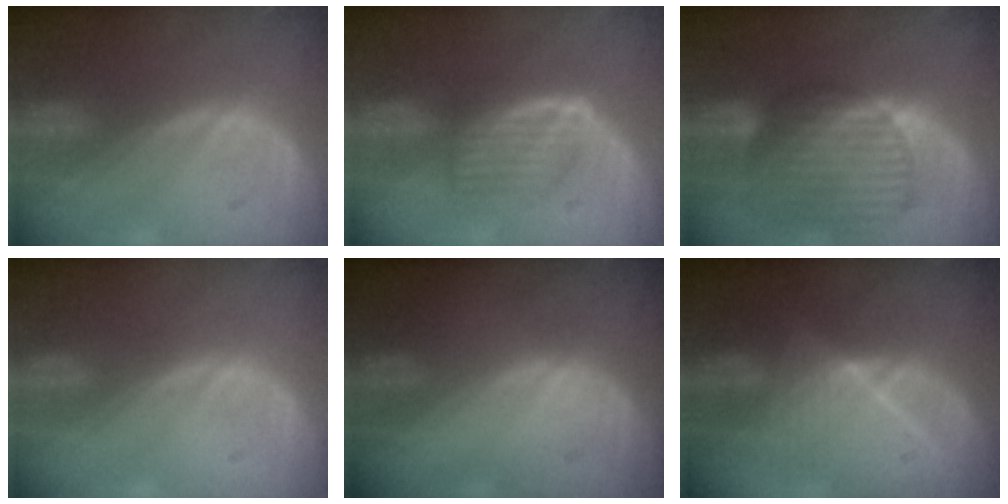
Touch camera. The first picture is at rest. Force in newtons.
{"total": 5.8, "press": 5.3, "slide": 2.4}
{"total": 10.5, "press": 8.9, "slide": 5.5}
{"total": 0.0}
{"total": 0.6, "press": 0.1, "slide": 0.6}
{"total": 8.3, "press": 7.6, "slide": 3.5}